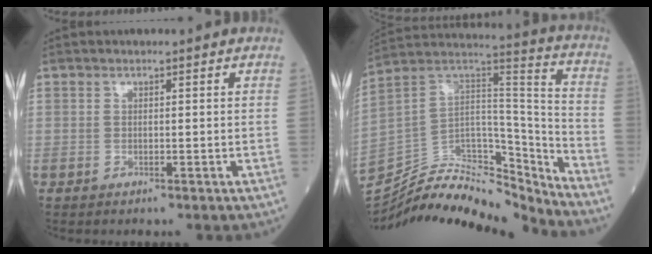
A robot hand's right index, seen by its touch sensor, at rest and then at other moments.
{"total": 24.8, "force": [-23.1, 4.8, 7.5], "torque": [-0.168, 0.036, -0.377]}